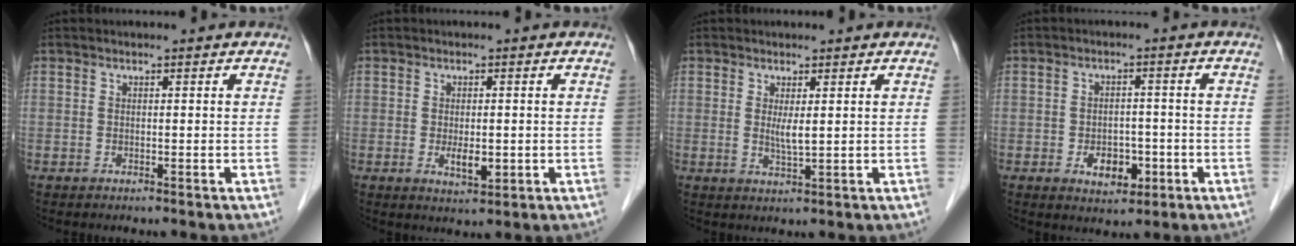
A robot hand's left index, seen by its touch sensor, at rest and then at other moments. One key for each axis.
{"total": 3.5, "fx": -0.6, "fy": 1.4, "fz": 3.1, "tx": -0.055, "ty": -0.005, "tz": -0.004}
{"total": 2.3, "fx": 0.6, "fy": 0.2, "fz": 2.2, "tx": -0.046, "ty": -0.008, "tz": 0.014}
{"total": 4.9, "fx": -1.8, "fy": 3.2, "fz": 3.3, "tx": -0.050, "ty": 0.005, "tz": -0.019}